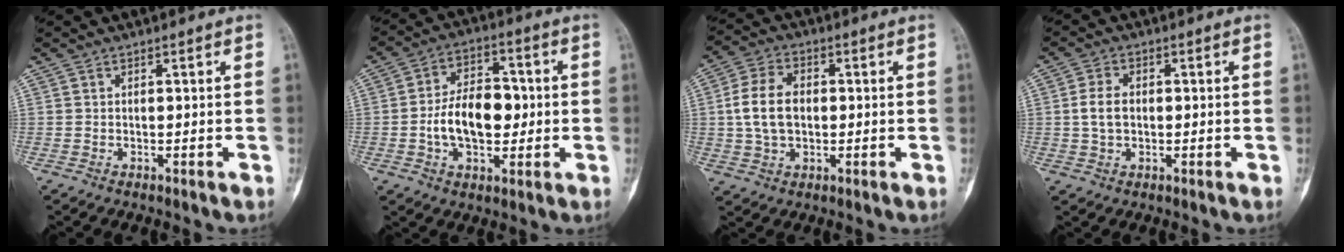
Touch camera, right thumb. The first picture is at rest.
{"total": 12.2, "force": [-0.9, 7.4, 9.6], "torque": [-0.139, 0.021, -0.019]}
{"total": 9.2, "force": [0.3, 6.1, 6.8], "torque": [-0.125, 0.014, 0.003]}
{"total": 4.5, "force": [0.1, 3.0, 3.4], "torque": [-0.065, 0.008, 0.000]}